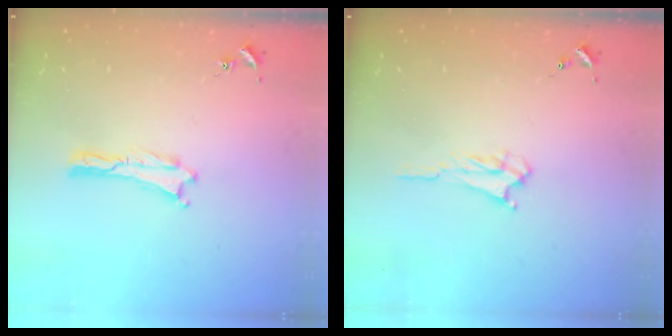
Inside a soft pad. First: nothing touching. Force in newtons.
{"total": 2.5, "press": 2.5, "slide": 0.3}